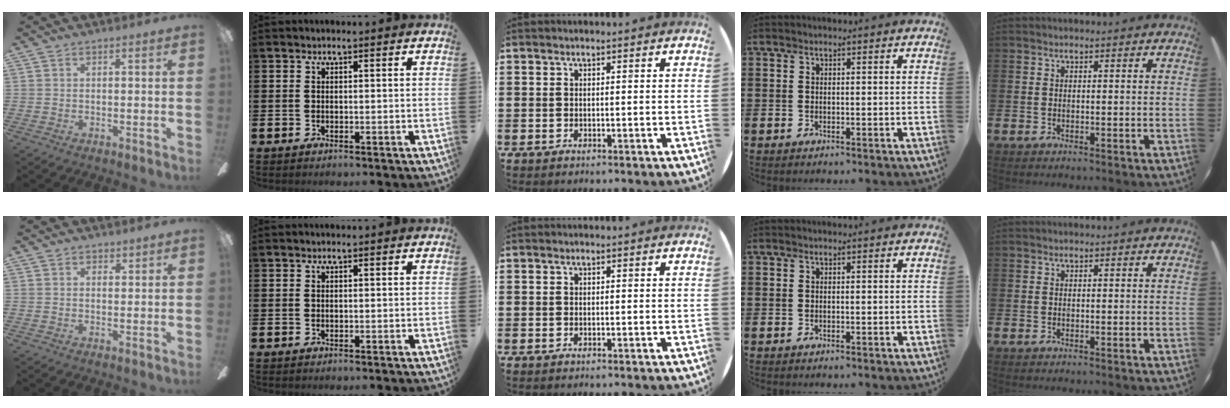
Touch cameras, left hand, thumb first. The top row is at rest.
{"thumb": {"total": 1.2, "force": [0.9, 0.7, 0.2], "torque": [0.003, -0.001, 0.015]}}